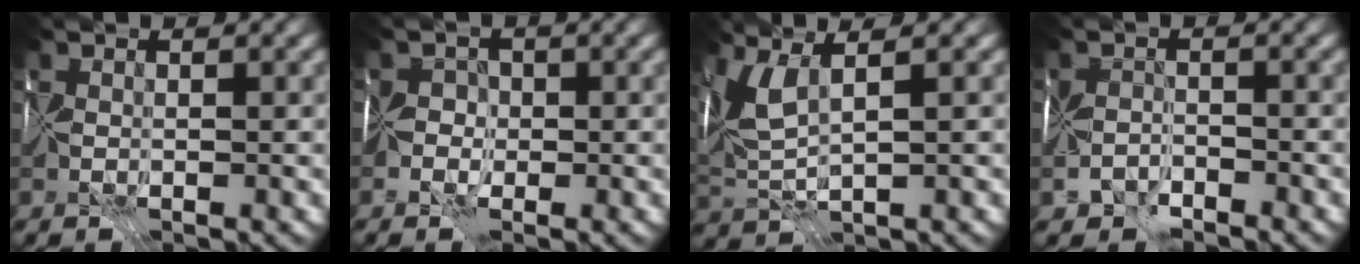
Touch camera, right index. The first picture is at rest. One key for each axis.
{"total": 2.0, "fx": -1.0, "fy": 1.6, "fz": 0.6, "tx": -0.007, "ty": 0.006, "tz": -0.029}
{"total": 5.3, "fx": 2.3, "fy": 1.7, "fz": 4.5, "tx": -0.113, "ty": 0.010, "tz": 0.050}
{"total": 2.4, "fx": -2.0, "fy": 1.2, "fz": 0.5, "tx": -0.008, "ty": 0.000, "tz": -0.047}